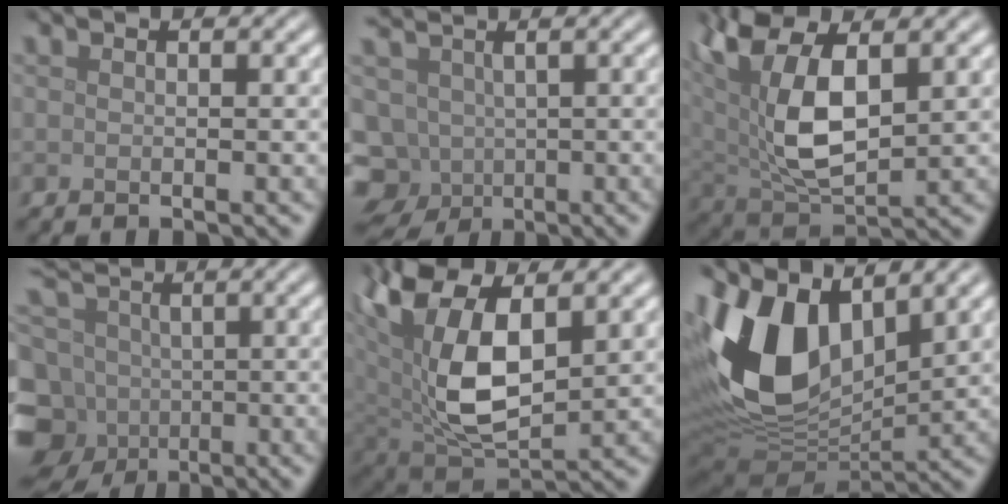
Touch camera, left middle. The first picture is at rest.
{"total": 6.6, "force": [-1.4, 5.5, 3.4], "torque": [-0.076, 0.003, -0.019]}
{"total": 10.8, "force": [2.9, 5.6, 8.8], "torque": [-0.187, 0.005, 0.050]}
{"total": 11.5, "force": [-0.3, 9.6, 6.4], "torque": [-0.157, 0.028, -0.028]}
{"total": 12.1, "force": [3.4, 6.7, 9.5], "torque": [-0.199, -0.007, 0.066]}
{"total": 12.8, "force": [3.6, 7.8, 9.5], "torque": [-0.209, 0.001, 0.063]}